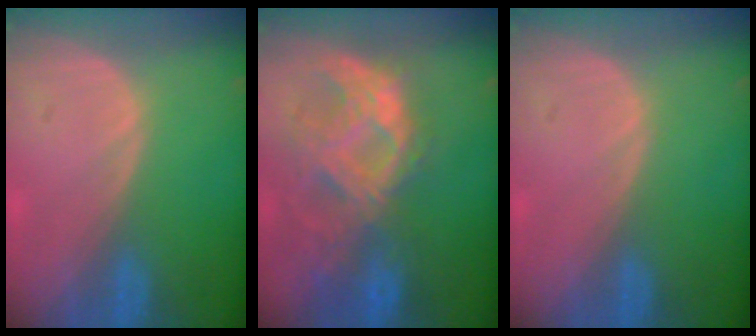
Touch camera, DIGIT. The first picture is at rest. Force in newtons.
{"total": 10.1, "press": 9.0, "slide": 4.7}
{"total": 0.0}